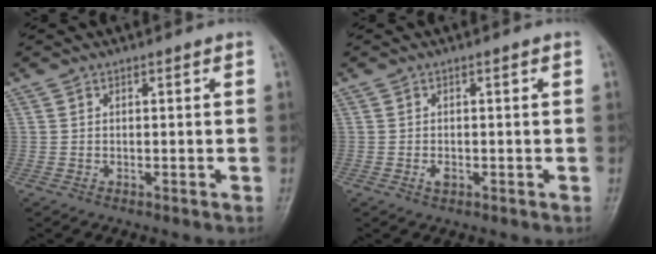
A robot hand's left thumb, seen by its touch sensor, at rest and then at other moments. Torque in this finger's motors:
{"motor_torque": [0.18, 0.46, 0.24, -0.09, 0.00]}